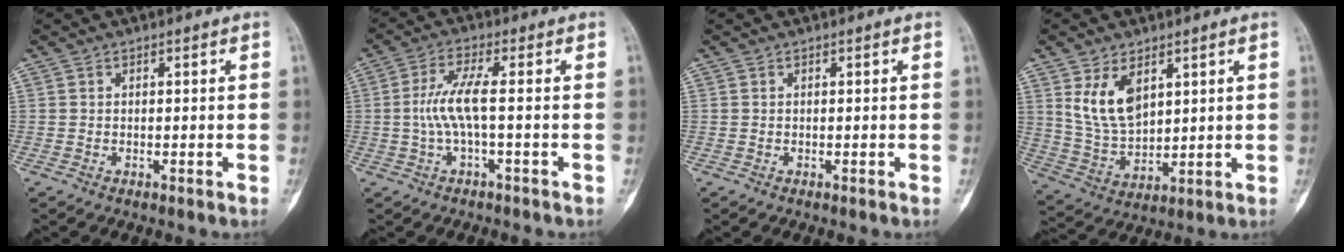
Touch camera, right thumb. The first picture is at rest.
{"total": 6.2, "force": [-0.5, 1.0, 6.1], "torque": [-0.145, 0.017, -0.017]}
{"total": 0.0}
{"total": 10.1, "force": [4.5, 5.9, 6.9], "torque": [-0.114, -0.022, 0.105]}